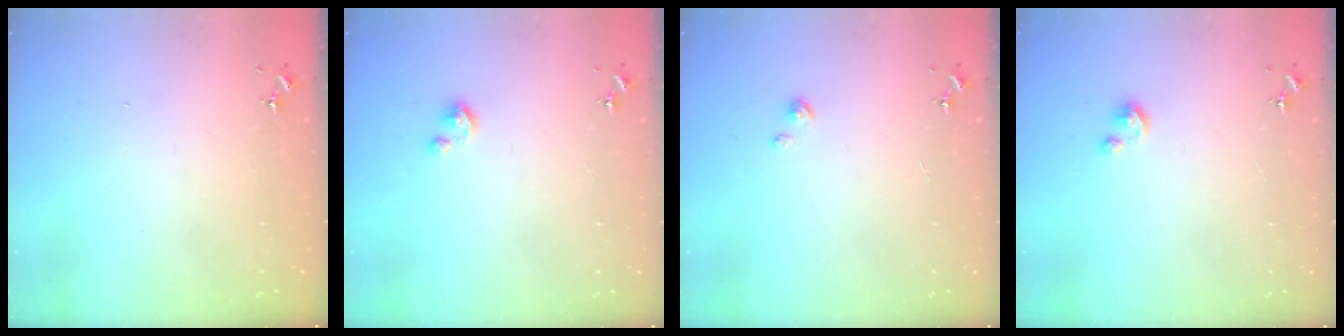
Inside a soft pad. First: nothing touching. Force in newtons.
{"total": 3.0, "press": 2.9, "slide": 0.2}
{"total": 2.2, "press": 2.2, "slide": 0.3}
{"total": 3.0, "press": 2.9, "slide": 0.2}